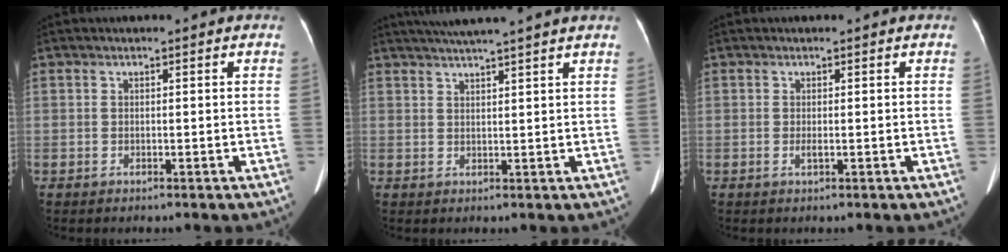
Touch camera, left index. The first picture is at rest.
{"total": 8.3, "force": [7.1, -1.2, 4.2], "torque": [-0.065, 0.026, 0.094]}
{"total": 0.6, "force": [-0.2, 0.1, 0.5], "torque": [-0.019, -0.007, -0.004]}